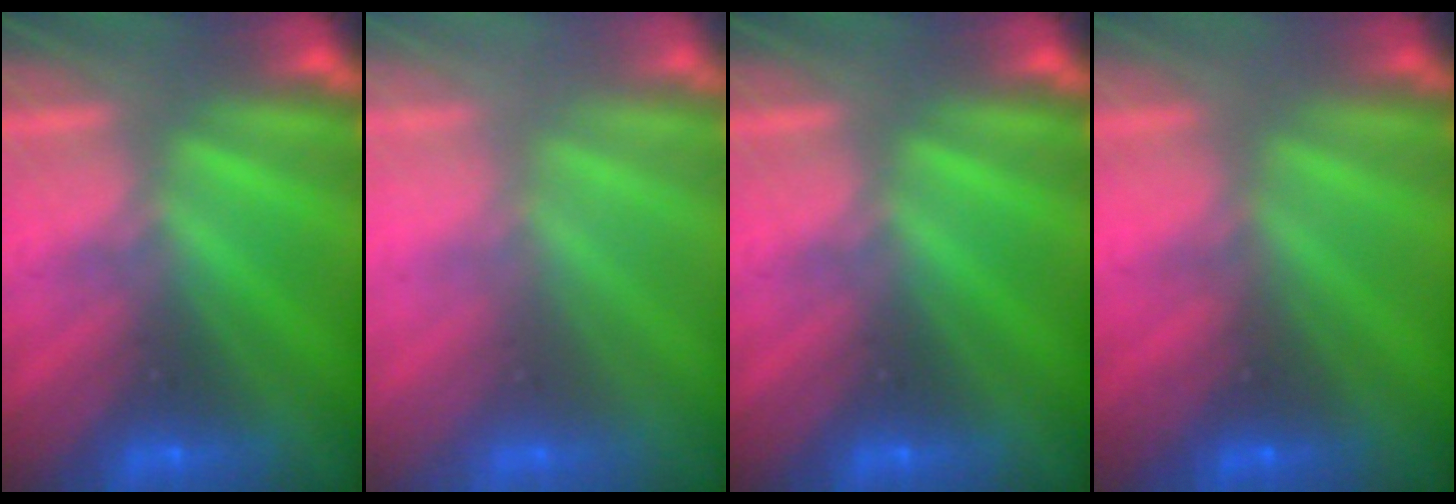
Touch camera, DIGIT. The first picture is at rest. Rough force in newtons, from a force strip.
{"total": 2.4}
{"total": 0.0}
{"total": 4.5}